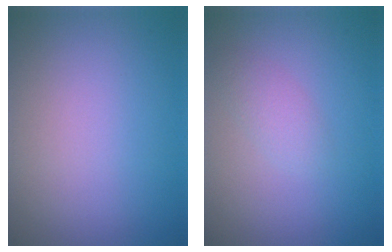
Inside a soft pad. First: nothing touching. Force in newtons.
{"total": 1.3, "press": 1.3, "slide": 0.0}